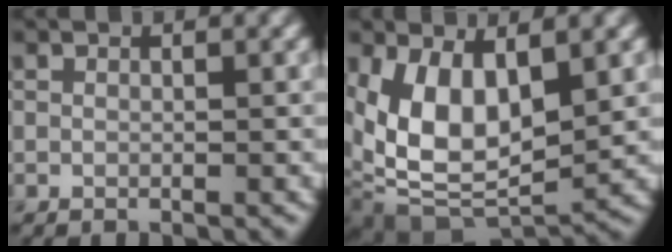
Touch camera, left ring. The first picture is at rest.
{"total": 9.0, "force": [1.2, 4.9, 7.5], "torque": [-0.155, -0.017, 0.024]}